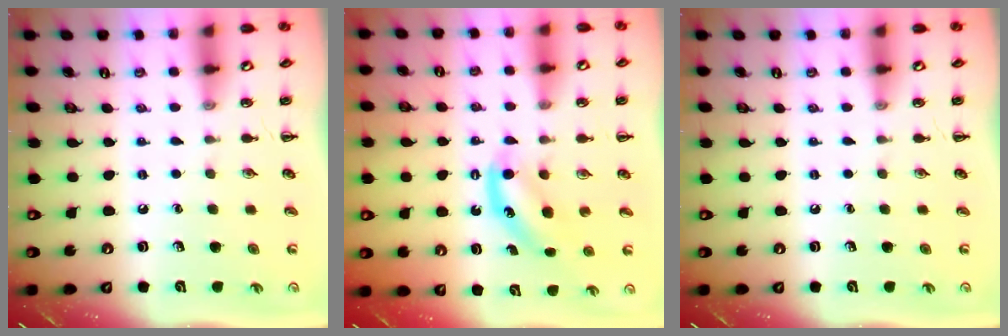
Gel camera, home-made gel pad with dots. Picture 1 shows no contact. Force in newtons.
{"total": 5.4, "press": 5.3, "slide": 0.8}
{"total": 0.0}